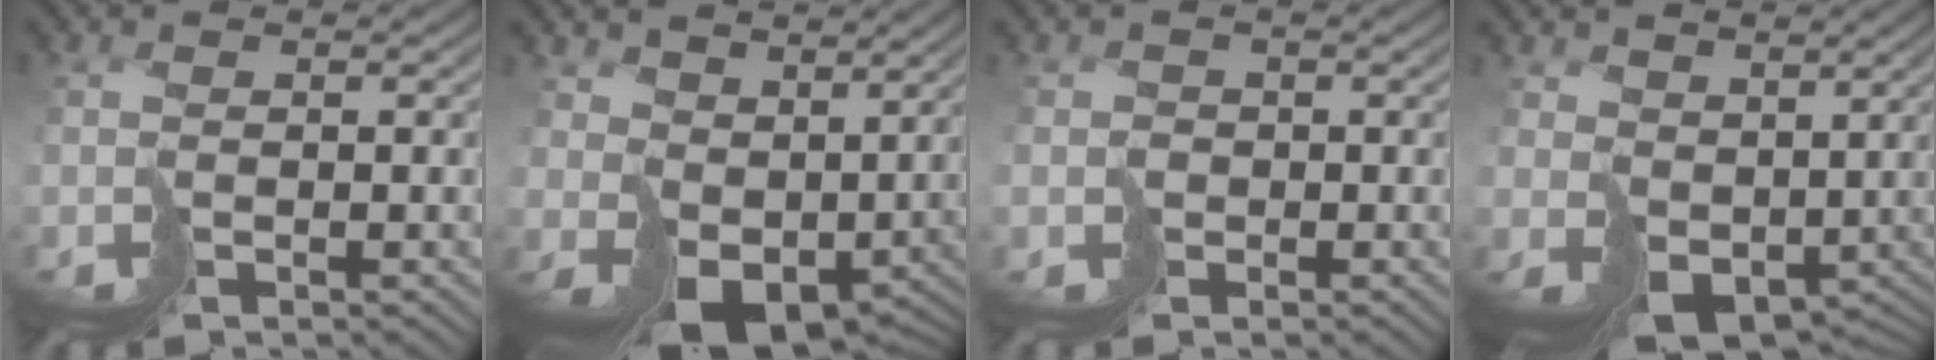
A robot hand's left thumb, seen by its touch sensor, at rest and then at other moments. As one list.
[{"total": 9.0, "force": [3.2, 6.0, 5.9], "torque": [-0.129, -0.020, 0.080]}, {"total": 1.4, "force": [-0.4, 1.1, -0.8], "torque": [0.022, 0.000, -0.008]}, {"total": 6.6, "force": [1.6, 4.7, 4.3], "torque": [-0.097, -0.021, 0.051]}]